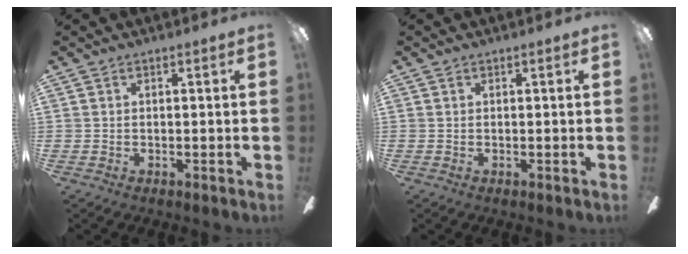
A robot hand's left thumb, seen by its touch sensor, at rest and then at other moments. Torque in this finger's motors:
{"motor_torque": [0.00, 0.00, -0.06, 0.06, 0.00]}